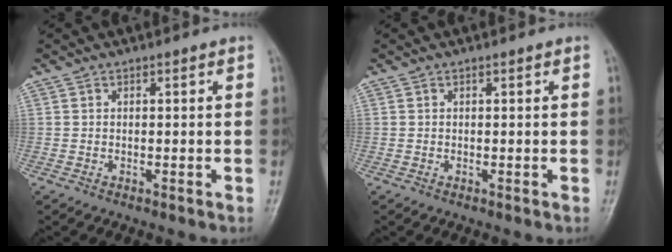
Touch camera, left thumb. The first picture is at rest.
{"total": 0.0}